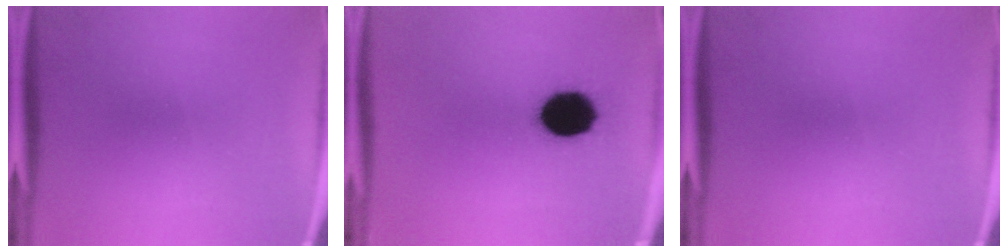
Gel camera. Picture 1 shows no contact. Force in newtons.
{"total": 13.8}
{"total": 0.0}